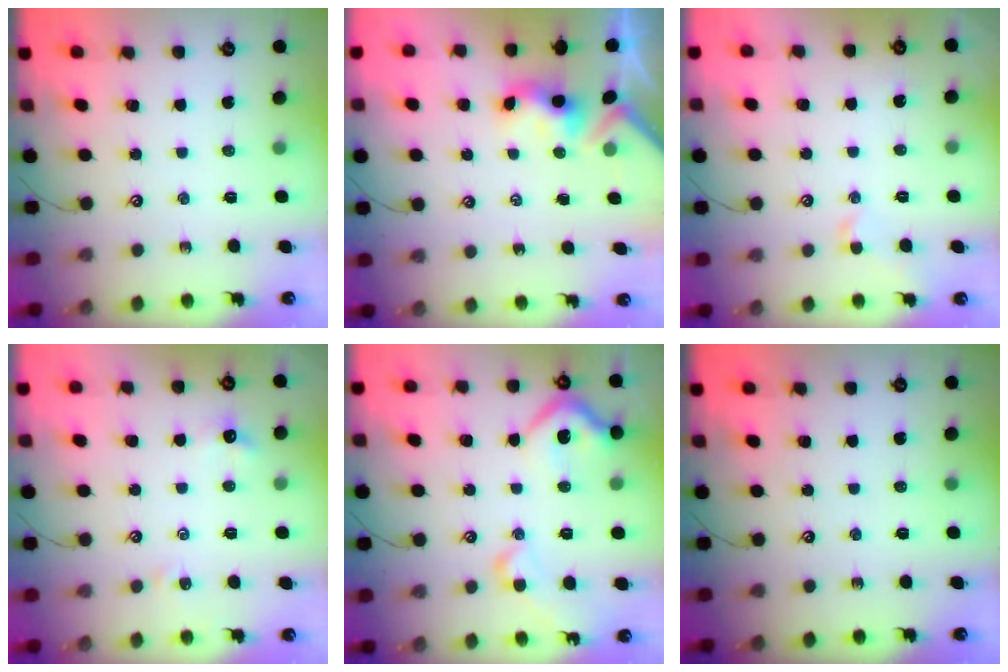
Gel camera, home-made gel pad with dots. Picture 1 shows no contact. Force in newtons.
{"total": 3.0, "press": 3.0, "slide": 0.6}
{"total": 0.9, "press": 0.7, "slide": 0.6}
{"total": 2.5, "press": 2.5, "slide": 0.6}
{"total": 10.7, "press": 10.6, "slide": 1.3}
{"total": 0.0}